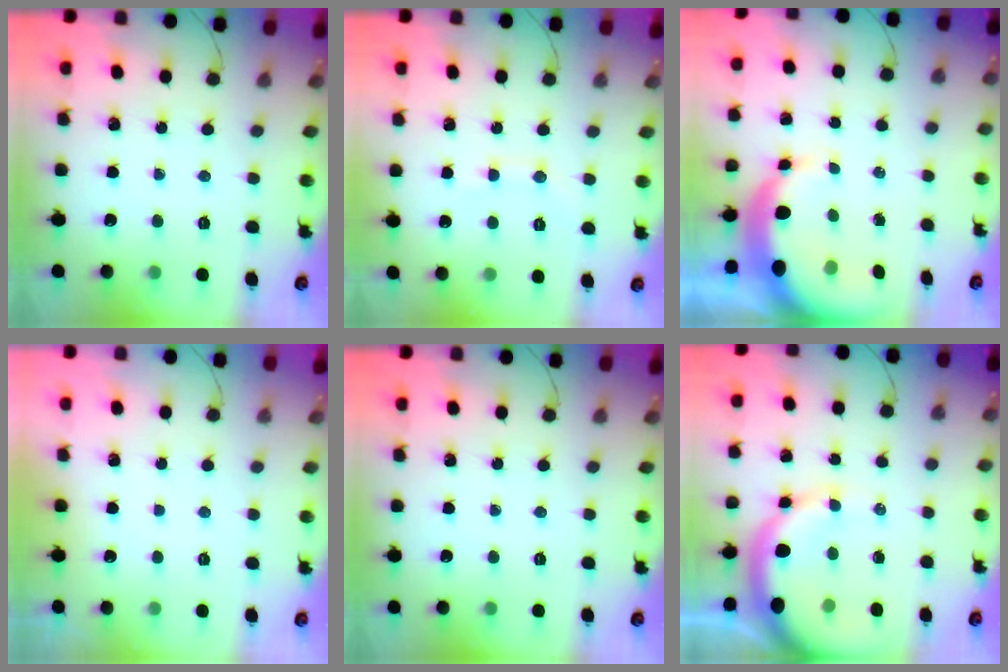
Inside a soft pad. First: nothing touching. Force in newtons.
{"total": 5.9, "press": 5.7, "slide": 1.6}
{"total": 10.3, "press": 10.1, "slide": 1.8}
{"total": 2.9, "press": 2.9, "slide": 0.1}
{"total": 0.0}
{"total": 12.2, "press": 11.9, "slide": 2.5}